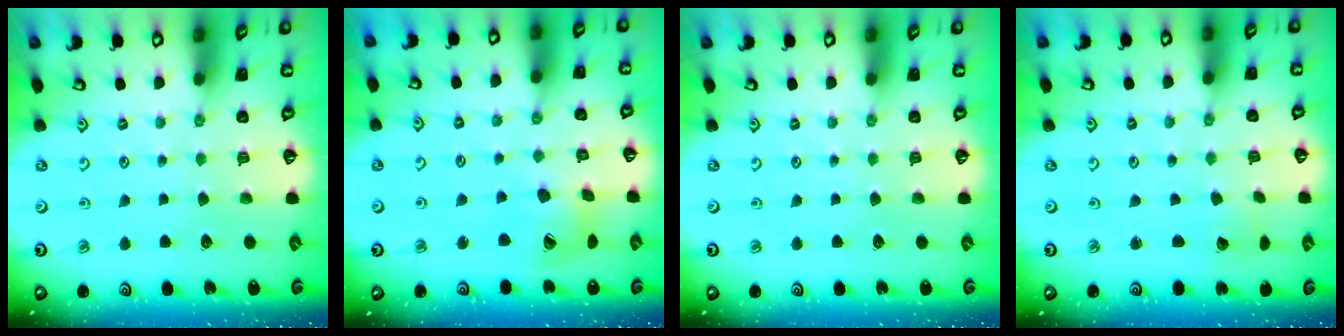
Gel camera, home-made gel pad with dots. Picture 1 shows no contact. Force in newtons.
{"total": 13.4, "press": 13.3, "slide": 1.5}
{"total": 0.0}
{"total": 1.8, "press": 1.8, "slide": 0.2}